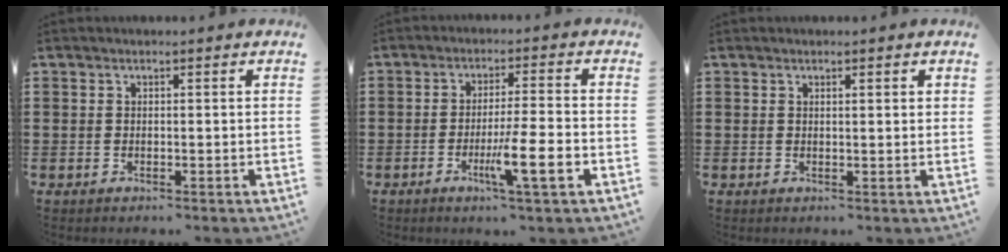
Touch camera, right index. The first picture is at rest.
{"total": 7.9, "force": [-2.9, 0.5, 7.3], "torque": [-0.123, -0.011, -0.048]}
{"total": 0.9, "force": [0.7, 0.2, 0.6], "torque": [-0.014, 0.002, 0.012]}